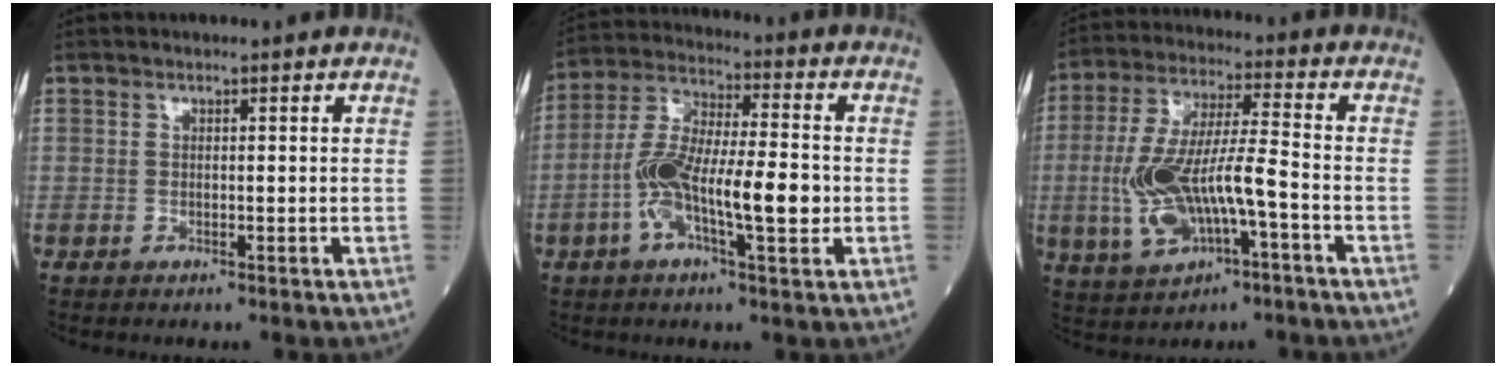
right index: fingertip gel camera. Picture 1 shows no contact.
{"total": 12.9, "force": [-2.6, 3.1, 12.3], "torque": [-0.236, 0.014, -0.049]}
{"total": 13.0, "force": [-3.5, 3.4, 12.0], "torque": [-0.248, 0.011, -0.055]}